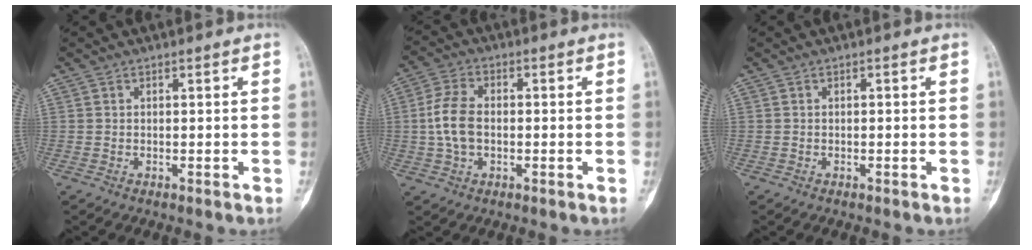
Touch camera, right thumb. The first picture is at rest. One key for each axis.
{"total": 7.5, "fx": -0.4, "fy": 4.8, "fz": 5.7, "tx": -0.120, "ty": 0.015, "tz": -0.011}
{"total": 0.0}